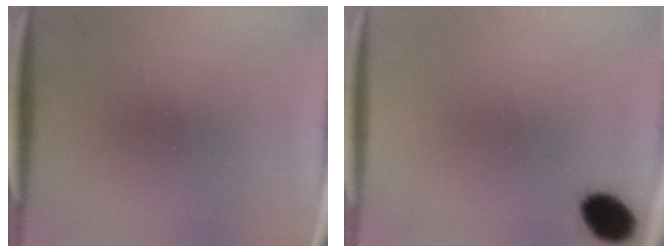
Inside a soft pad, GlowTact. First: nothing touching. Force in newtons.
{"total": 7.0}